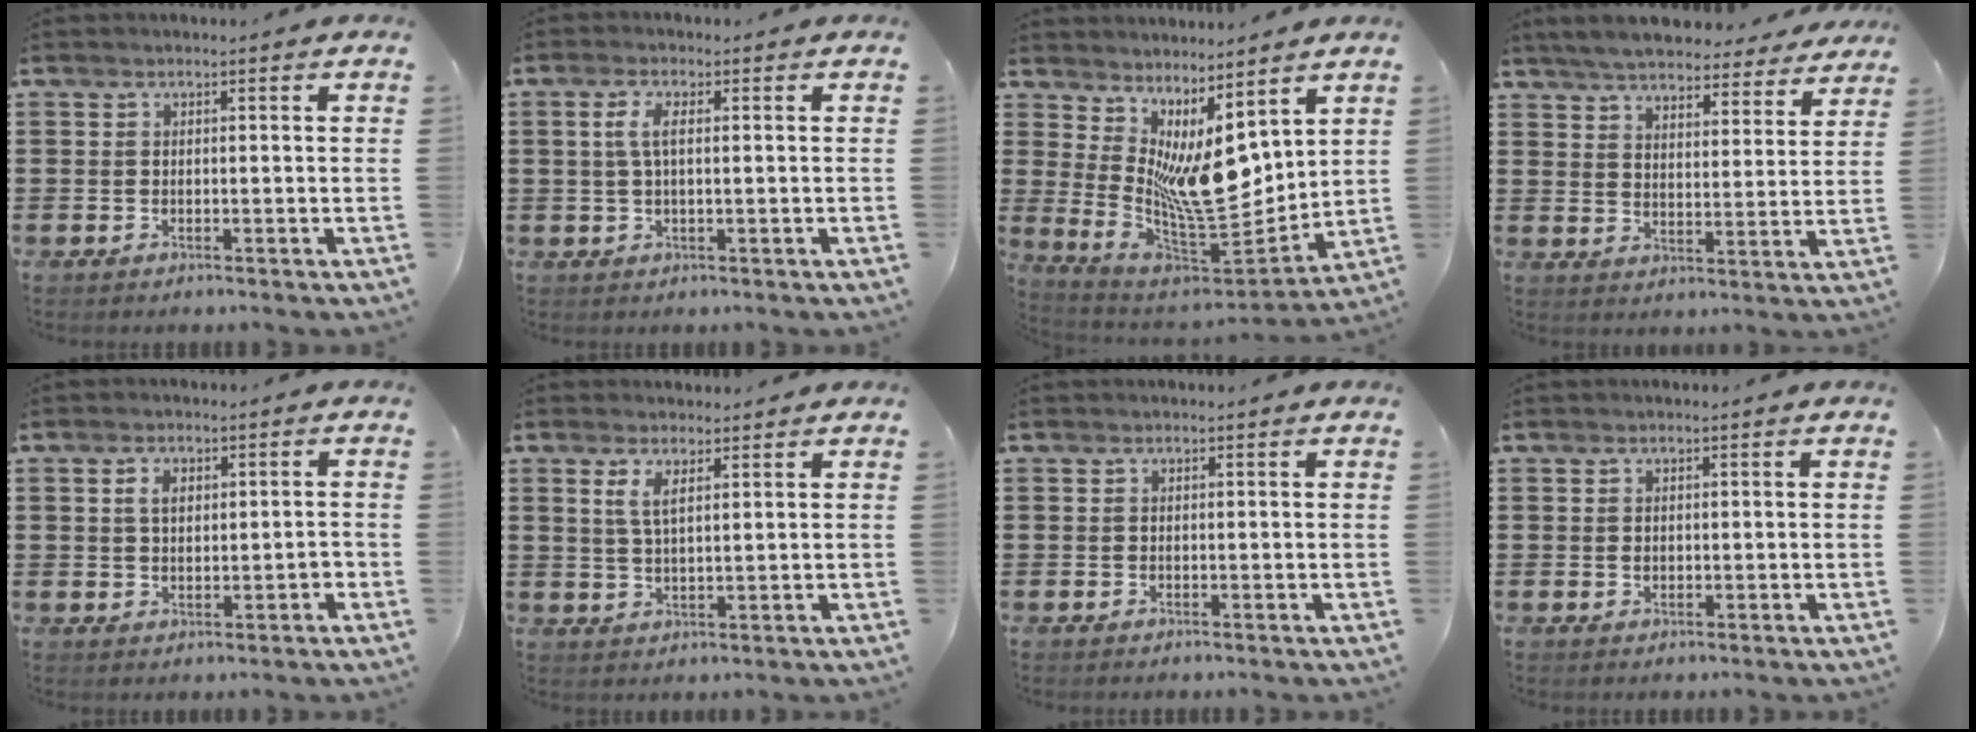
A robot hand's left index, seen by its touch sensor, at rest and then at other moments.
{"total": 3.5, "force": [0.5, 1.2, 3.3], "torque": [-0.073, 0.004, 0.004]}
{"total": 9.4, "force": [3.3, 3.6, 8.1], "torque": [-0.153, -0.039, 0.062]}
{"total": 5.9, "force": [5.7, 0.4, 1.3], "torque": [-0.051, -0.032, 0.101]}
{"total": 3.2, "force": [0.5, 1.7, 2.7], "torque": [-0.046, 0.005, 0.005]}
{"total": 3.5, "force": [2.0, 1.2, 2.6], "torque": [-0.057, 0.004, 0.036]}
{"total": 0.0}
{"total": 0.8, "force": [-0.1, 0.6, 0.5], "torque": [-0.012, 0.004, -0.002]}